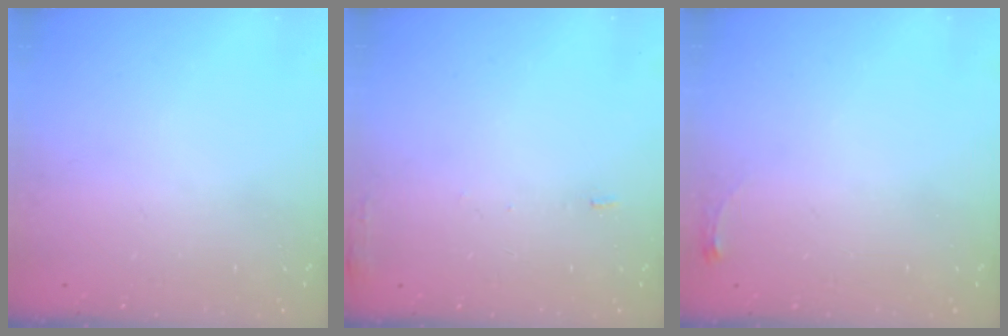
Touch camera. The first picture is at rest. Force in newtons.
{"total": 5.0, "press": 4.9, "slide": 0.6}
{"total": 3.3, "press": 3.3, "slide": 0.5}